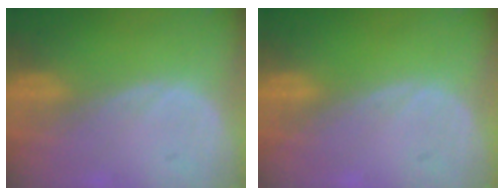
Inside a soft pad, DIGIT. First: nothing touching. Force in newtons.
{"total": 0.0}